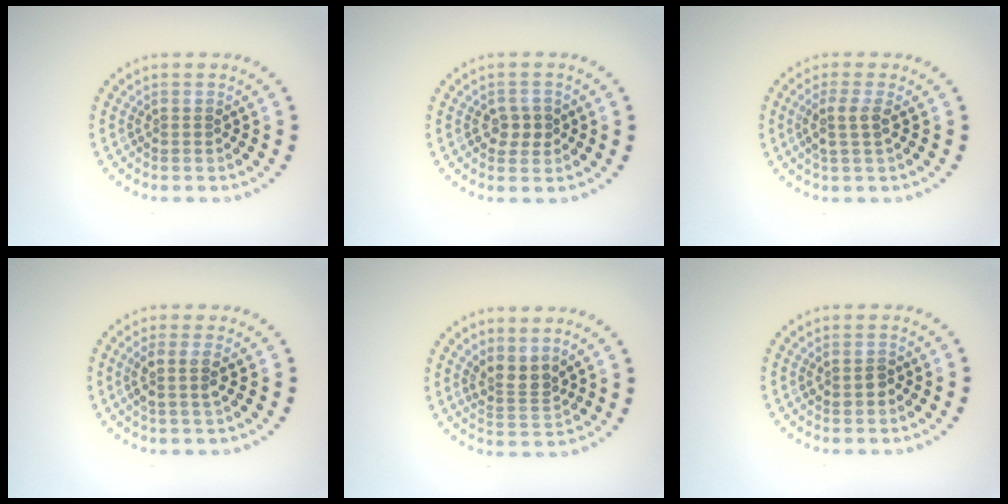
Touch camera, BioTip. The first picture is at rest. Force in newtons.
{"total": 1.9, "press": 1.8, "slide": 0.4}
{"total": 2.1, "press": 1.7, "slide": 1.2}
{"total": 2.1, "press": 1.7, "slide": 1.3}
{"total": 2.5, "press": 1.9, "slide": 1.6}
{"total": 1.2, "press": 1.2, "slide": 0.1}